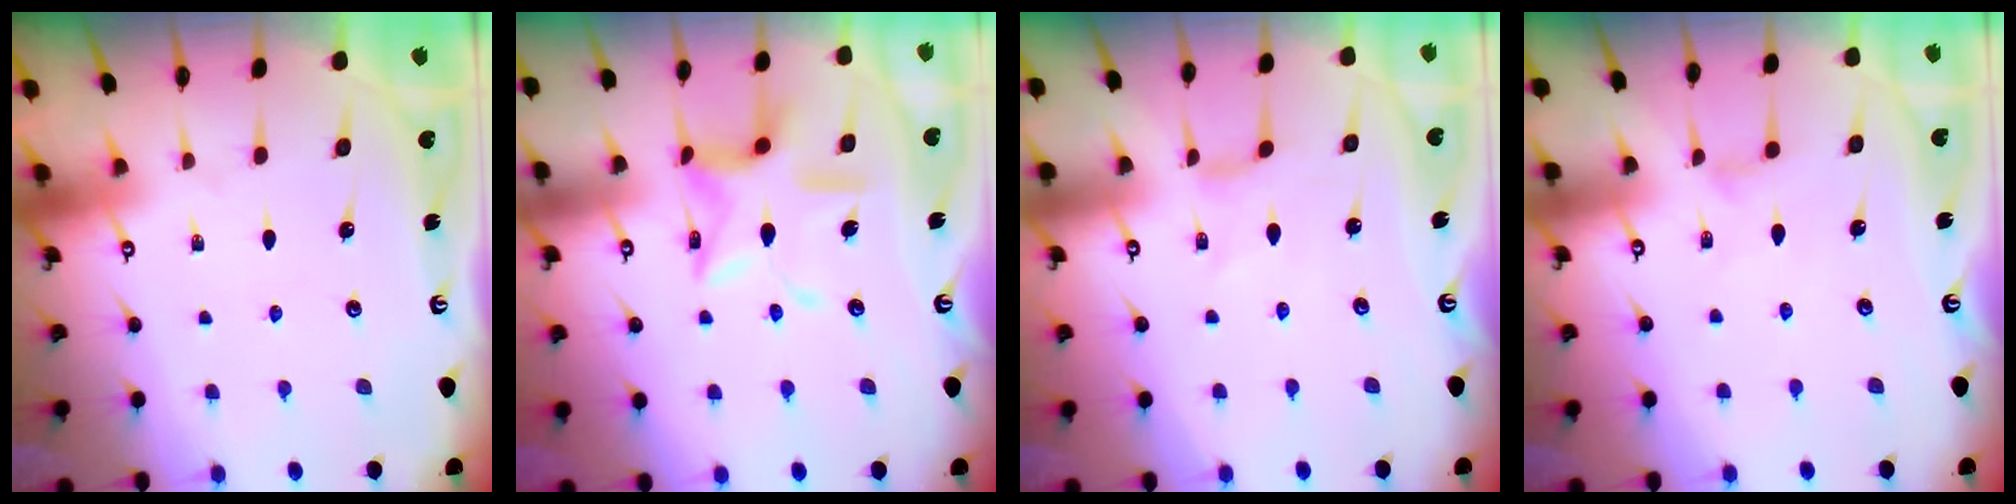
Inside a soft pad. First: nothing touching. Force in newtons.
{"total": 12.8, "press": 12.8, "slide": 1.1}
{"total": 2.0, "press": 2.0, "slide": 0.4}
{"total": 1.1, "press": 1.1, "slide": 0.4}